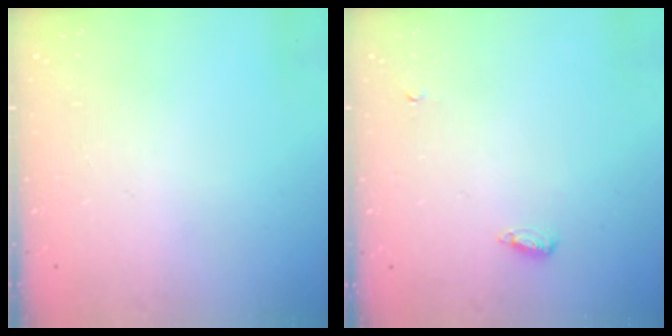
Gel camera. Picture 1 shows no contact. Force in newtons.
{"total": 8.9, "press": 6.0, "slide": 6.5}